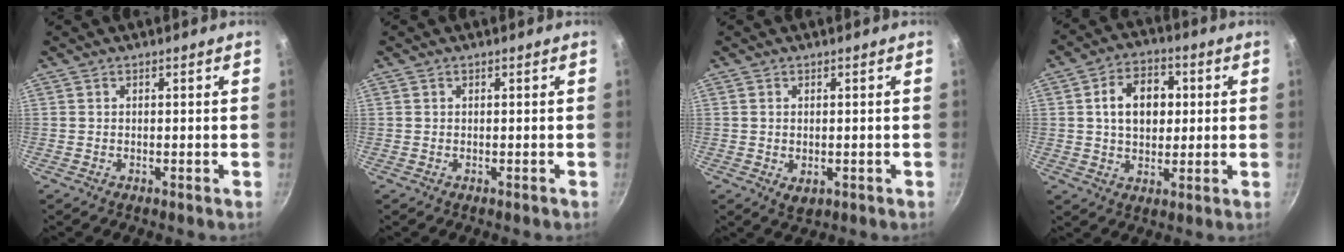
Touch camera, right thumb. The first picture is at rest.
{"total": 0.0}
{"total": 2.7, "force": [-0.3, 1.8, 2.0], "torque": [-0.030, -0.009, -0.002]}
{"total": 10.7, "force": [1.7, 7.6, 7.3], "torque": [-0.088, 0.009, 0.021]}